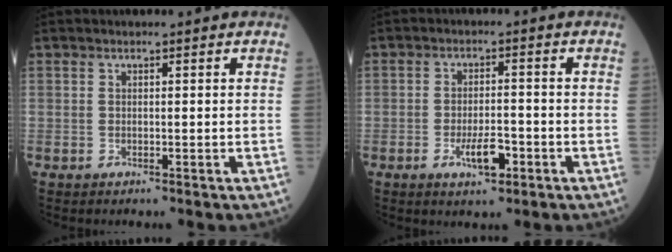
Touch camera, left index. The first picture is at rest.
{"total": 4.8, "force": [-2.2, 1.5, 4.0], "torque": [-0.072, 0.001, -0.036]}